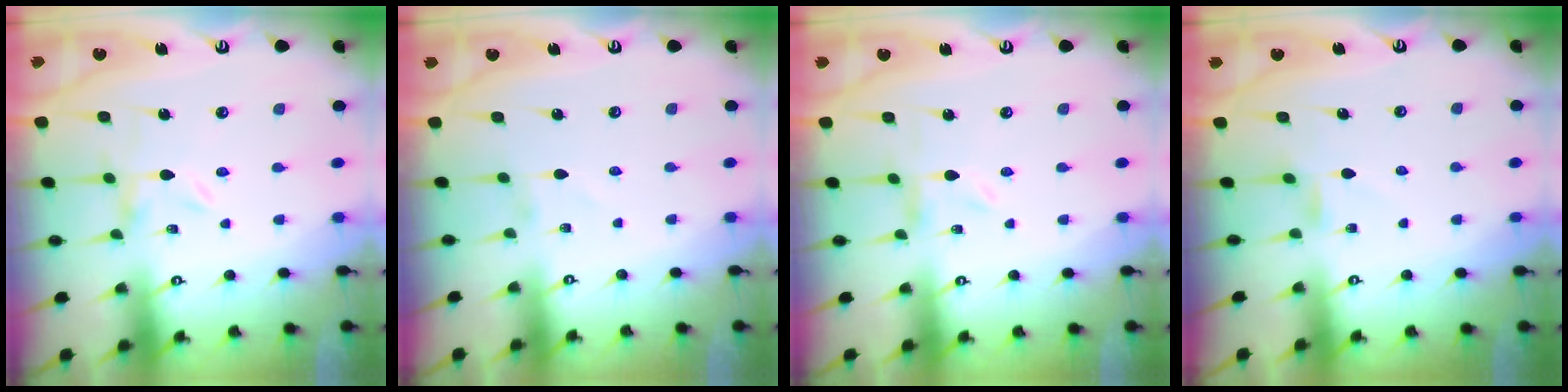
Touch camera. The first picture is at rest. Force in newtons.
{"total": 1.5, "press": 1.5, "slide": 0.1}
{"total": 0.0}
{"total": 2.7, "press": 2.6, "slide": 0.4}